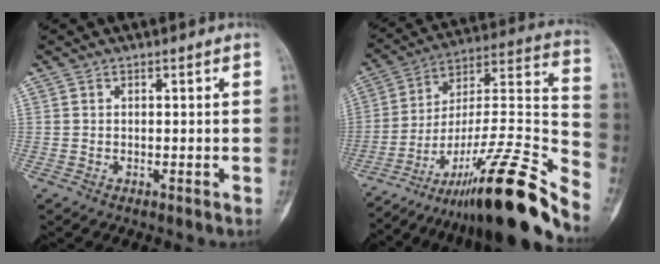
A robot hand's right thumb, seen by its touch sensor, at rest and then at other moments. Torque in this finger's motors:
{"motor_torque": [3.77, 0.90, 1.27, -1.50, 0.16]}